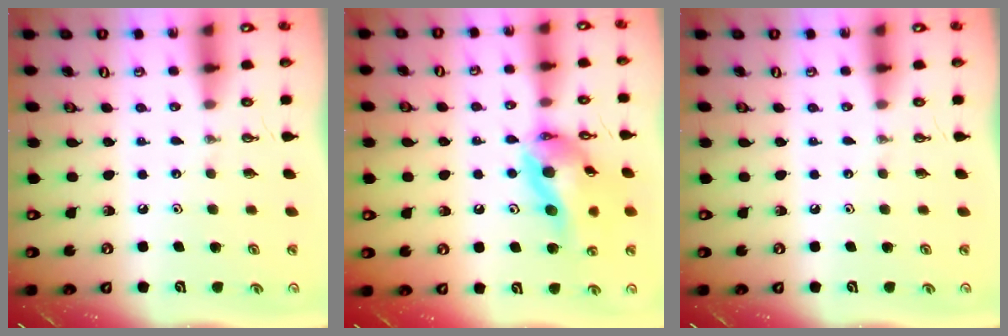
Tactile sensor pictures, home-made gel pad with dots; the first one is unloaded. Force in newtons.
{"total": 16.7, "press": 16.5, "slide": 2.6}
{"total": 0.0}